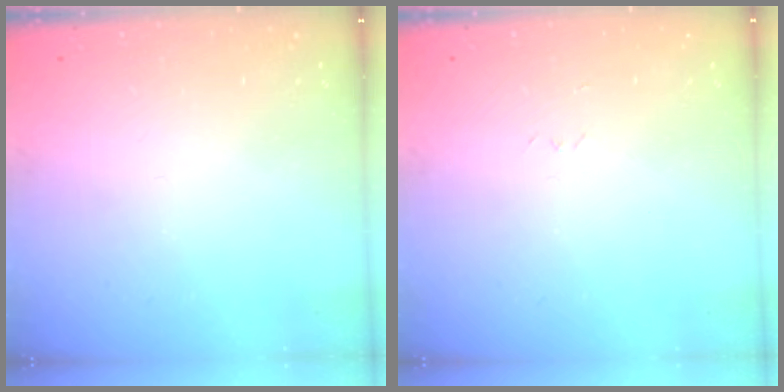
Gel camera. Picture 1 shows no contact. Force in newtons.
{"total": 2.6, "press": 2.6, "slide": 0.4}